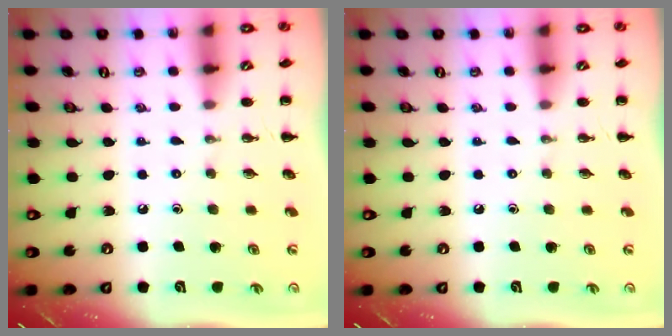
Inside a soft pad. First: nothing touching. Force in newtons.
{"total": 0.0}